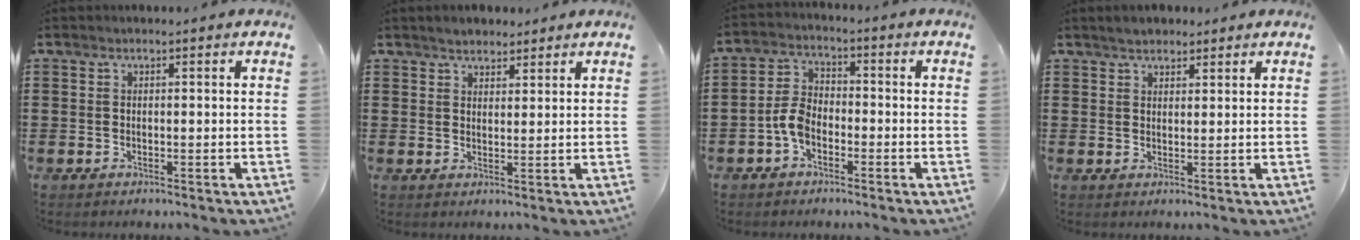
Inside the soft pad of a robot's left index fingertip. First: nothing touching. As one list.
[{"total": 2.5, "force": [2.3, 1.0, 0.1], "torque": [-0.009, 0.005, 0.044]}, {"total": 4.7, "force": [-2.1, 2.8, 3.1], "torque": [-0.083, 0.004, -0.047]}, {"total": 2.5, "force": [2.3, 1.0, 0.4], "torque": [-0.005, 0.003, 0.042]}]